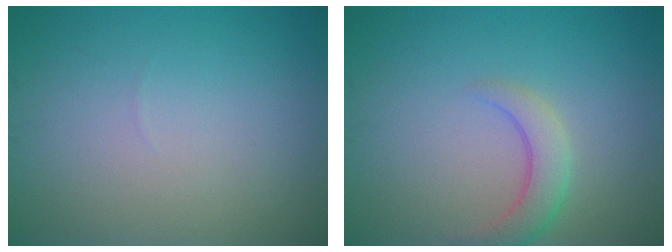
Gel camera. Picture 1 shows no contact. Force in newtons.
{"total": 2.7, "press": 2.7, "slide": 0.3}